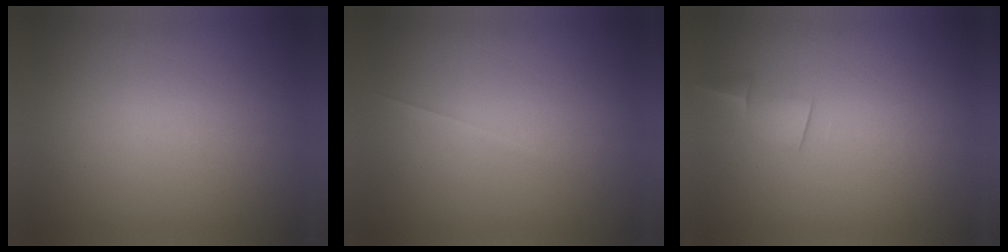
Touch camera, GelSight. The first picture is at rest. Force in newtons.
{"total": 1.6}
{"total": 1.9}